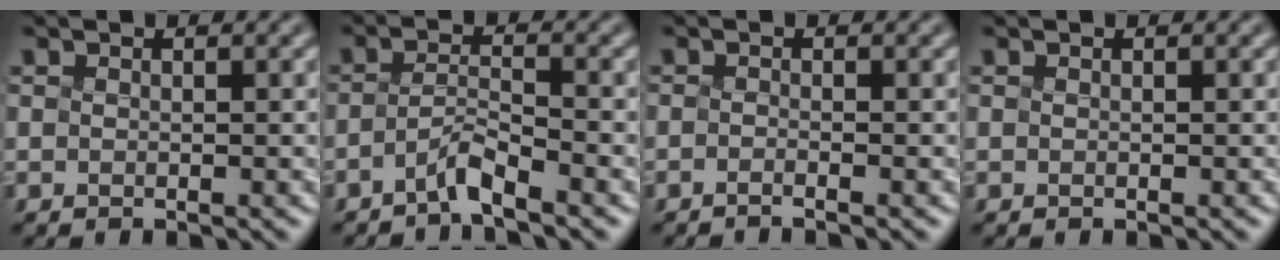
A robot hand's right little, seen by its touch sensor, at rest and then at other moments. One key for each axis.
{"total": 2.3, "fx": -1.7, "fy": 0.1, "fz": 1.5, "tx": -0.029, "ty": 0.008, "tz": -0.041}
{"total": 1.0, "fx": -0.7, "fy": 0.2, "fz": 0.7, "tx": -0.005, "ty": -0.007, "tz": -0.018}
{"total": 0.0}